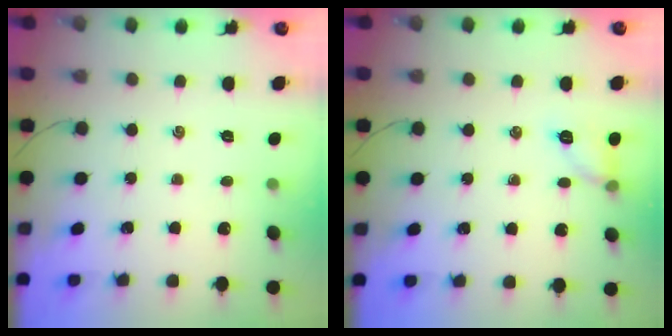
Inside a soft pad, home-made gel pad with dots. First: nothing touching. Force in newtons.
{"total": 7.8, "press": 7.8, "slide": 0.5}